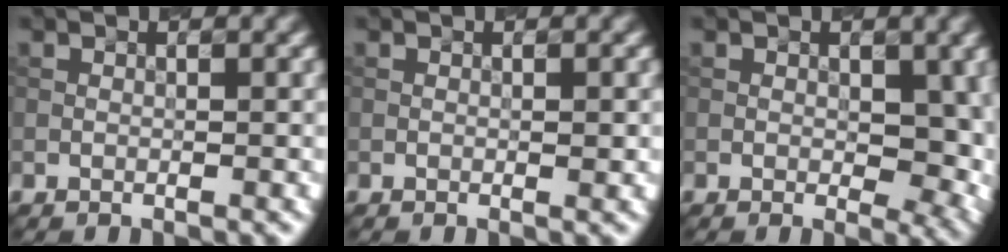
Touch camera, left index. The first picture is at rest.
{"total": 0.6, "force": [0.0, 0.1, 0.5], "torque": [-0.009, -0.002, 0.001]}
{"total": 4.6, "force": [0.3, 2.5, 3.8], "torque": [-0.045, -0.009, 0.007]}